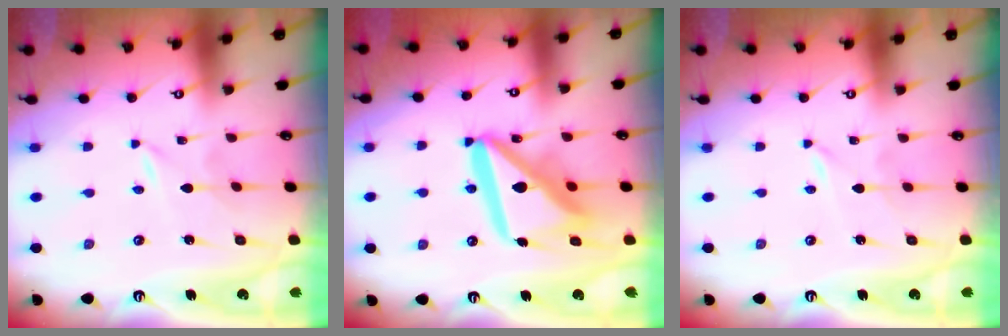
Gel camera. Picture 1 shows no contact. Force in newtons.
{"total": 18.4, "press": 18.3, "slide": 2.1}
{"total": 0.0}